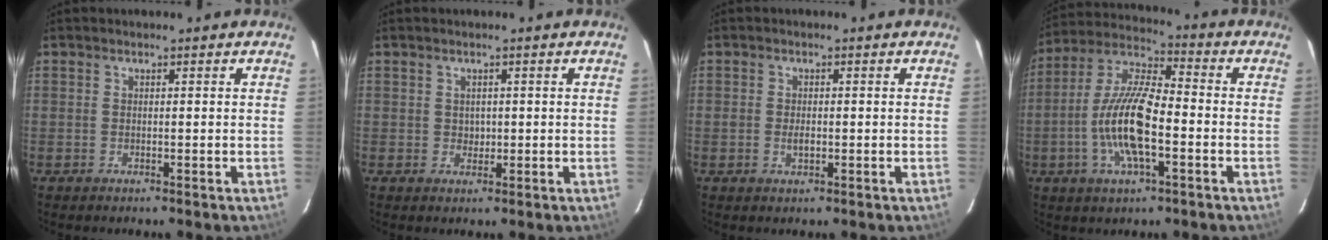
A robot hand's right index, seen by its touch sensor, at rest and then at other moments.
{"total": 1.4, "force": [0.3, 1.3, 0.4], "torque": [-0.003, 0.002, 0.007]}
{"total": 1.9, "force": [-0.3, 1.1, 1.5], "torque": [-0.027, 0.000, -0.006]}
{"total": 14.2, "force": [-3.4, 4.4, 13.0], "torque": [-0.268, 0.000, -0.070]}